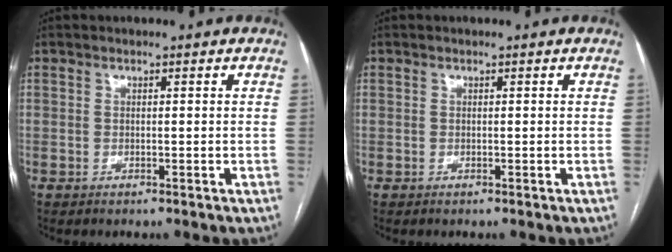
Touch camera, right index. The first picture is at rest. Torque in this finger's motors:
{"motor_torque": [0.00, 0.00, 0.00, 0.00]}